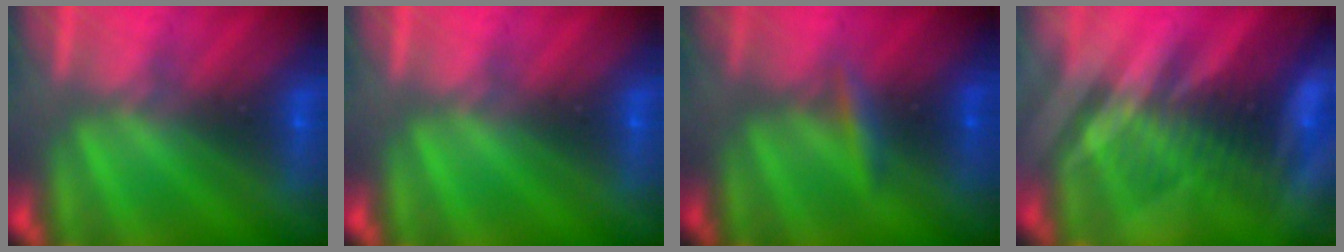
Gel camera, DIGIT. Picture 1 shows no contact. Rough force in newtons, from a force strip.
{"total": 0.0}
{"total": 2.4}
{"total": 2.9}